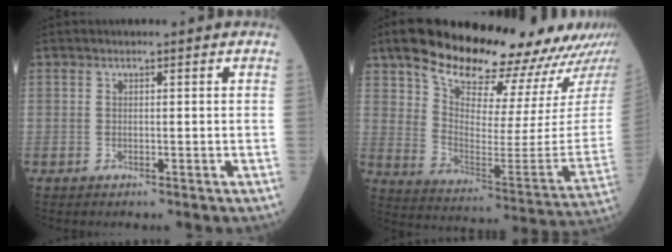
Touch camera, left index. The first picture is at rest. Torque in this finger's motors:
{"motor_torque": [0.88, -1.26, 1.05, 0.18]}